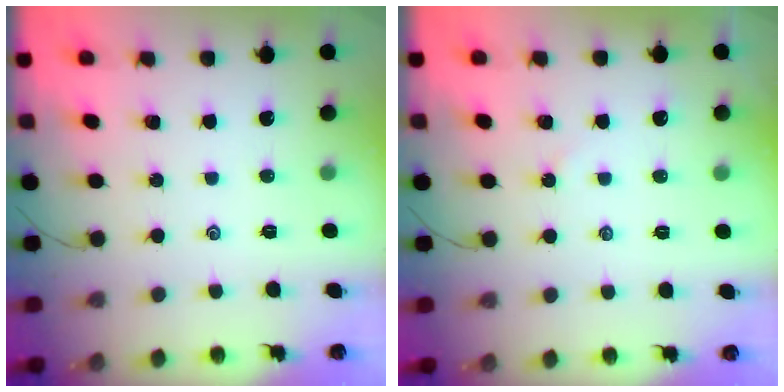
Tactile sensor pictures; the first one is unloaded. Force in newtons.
{"total": 3.0, "press": 2.9, "slide": 0.3}